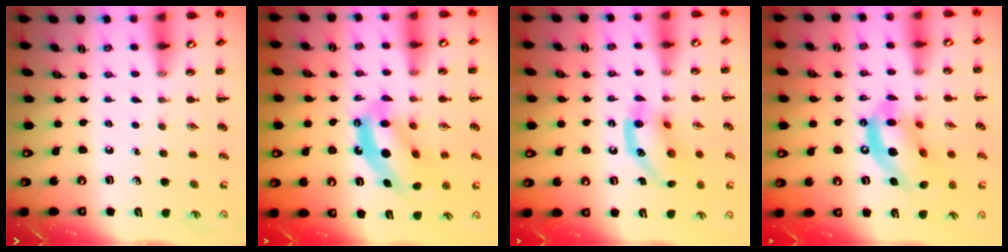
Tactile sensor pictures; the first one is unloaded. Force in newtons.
{"total": 11.8, "press": 11.4, "slide": 3.0}
{"total": 13.6, "press": 13.3, "slide": 3.2}
{"total": 15.0, "press": 14.5, "slide": 4.1}